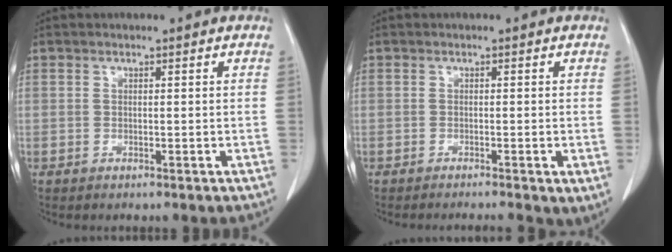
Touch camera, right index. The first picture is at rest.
{"total": 4.3, "force": [-2.6, 0.8, 3.3], "torque": [-0.039, -0.014, -0.042]}